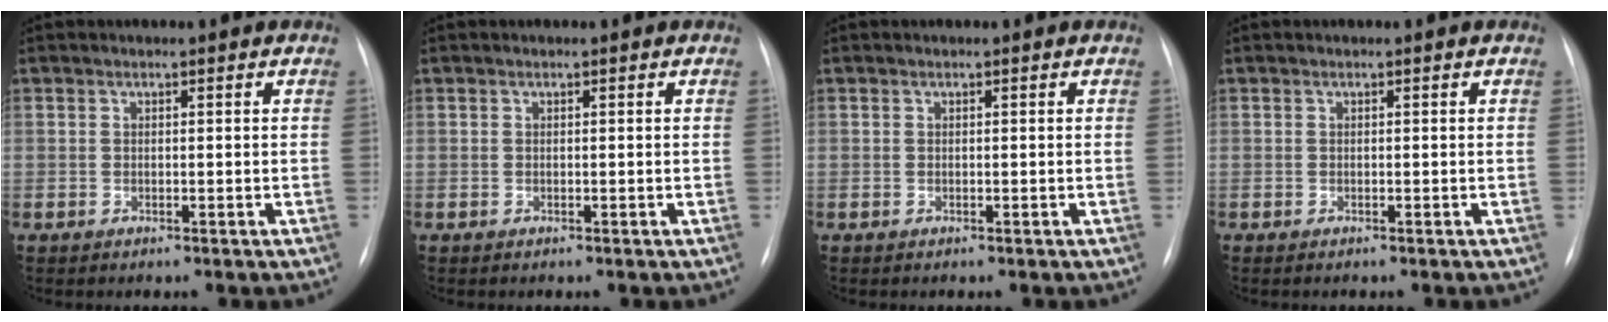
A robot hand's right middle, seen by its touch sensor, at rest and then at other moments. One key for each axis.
{"total": 0.0}
{"total": 0.0}
{"total": 0.0}